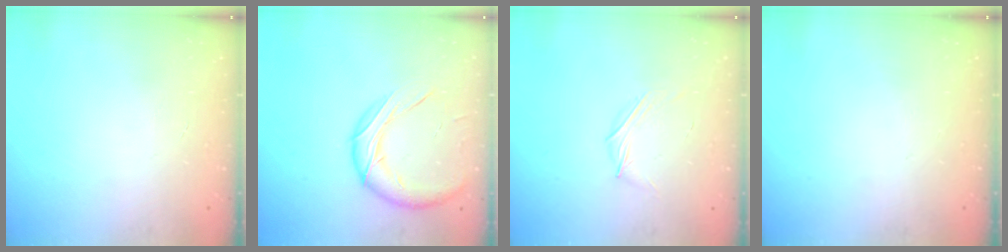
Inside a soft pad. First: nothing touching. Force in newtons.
{"total": 13.3, "press": 13.1, "slide": 1.9}
{"total": 3.7, "press": 3.5, "slide": 1.1}
{"total": 0.0}